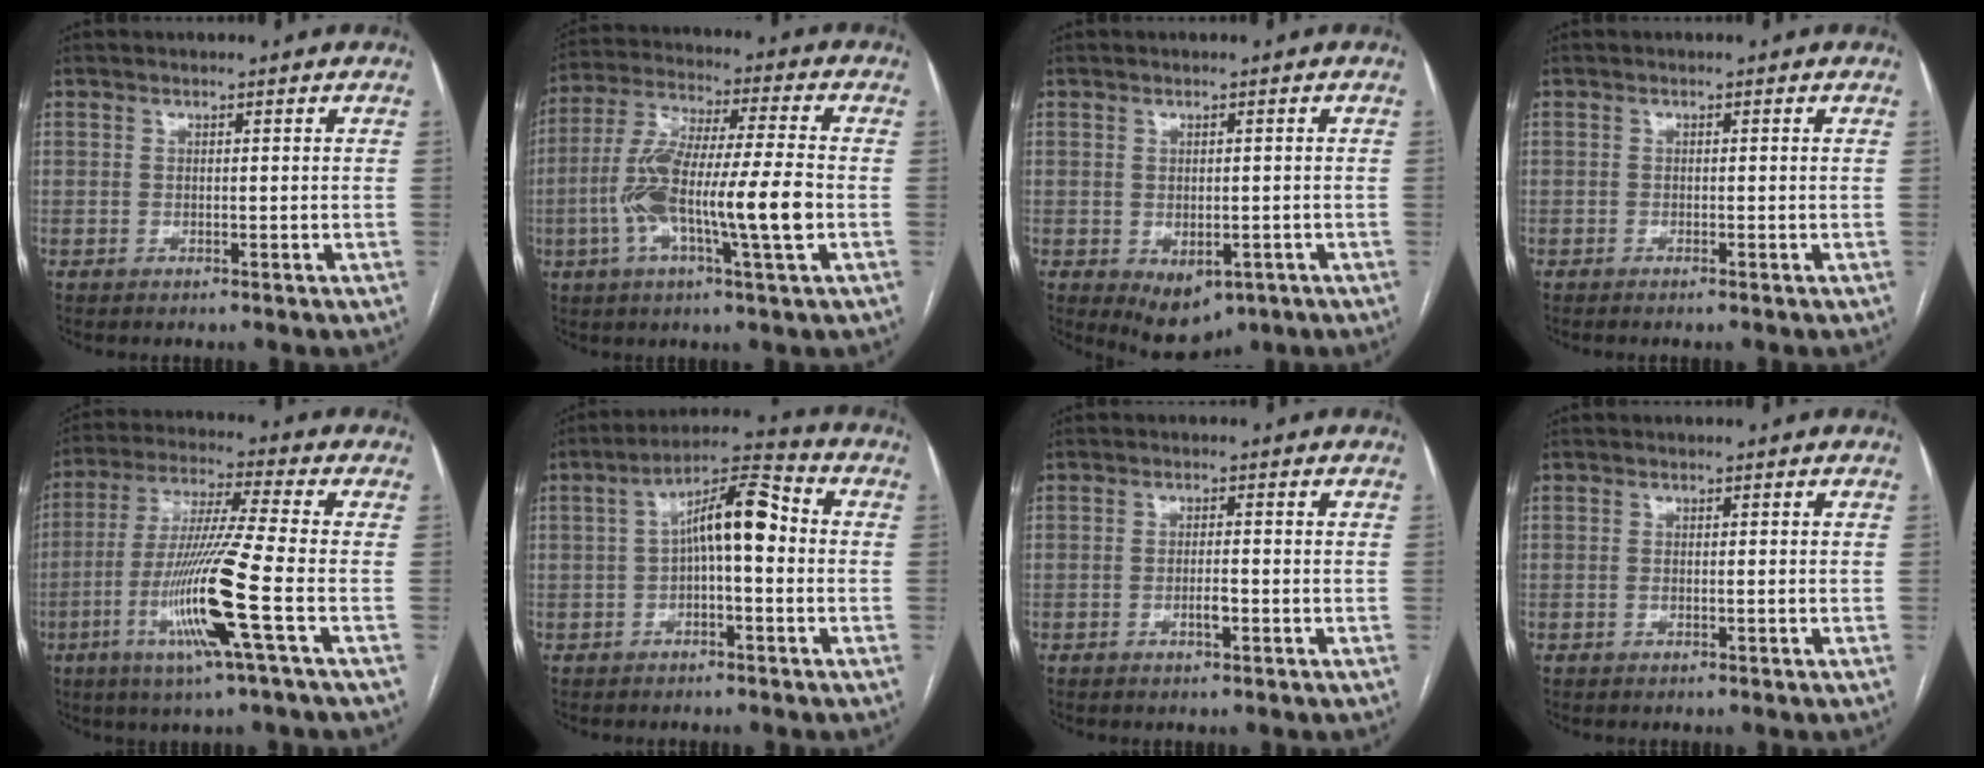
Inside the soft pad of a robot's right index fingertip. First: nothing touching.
{"total": 15.5, "force": [-3.3, 1.3, 15.1], "torque": [-0.291, 0.004, -0.063]}
{"total": 6.1, "force": [-2.7, 3.9, 3.9], "torque": [-0.051, -0.007, -0.026]}
{"total": 0.7, "force": [-0.5, -0.1, 0.5], "torque": [-0.009, 0.000, -0.010]}
{"total": 14.4, "force": [-4.6, -1.5, 13.6], "torque": [-0.273, -0.020, -0.094]}
{"total": 9.2, "force": [0.1, 2.4, 8.9], "torque": [-0.150, 0.038, -0.002]}
{"total": 2.2, "force": [-0.9, 0.5, 2.0], "torque": [-0.035, 0.000, -0.014]}
{"total": 0.8, "force": [-0.2, 0.2, 0.8], "torque": [-0.017, 0.001, -0.001]}